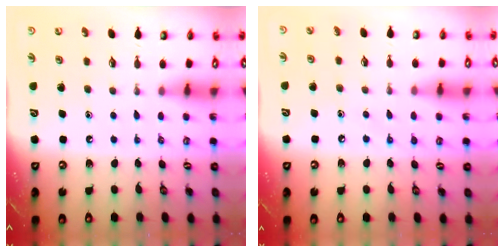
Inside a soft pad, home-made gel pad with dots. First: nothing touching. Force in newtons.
{"total": 4.8, "press": 4.7, "slide": 0.6}